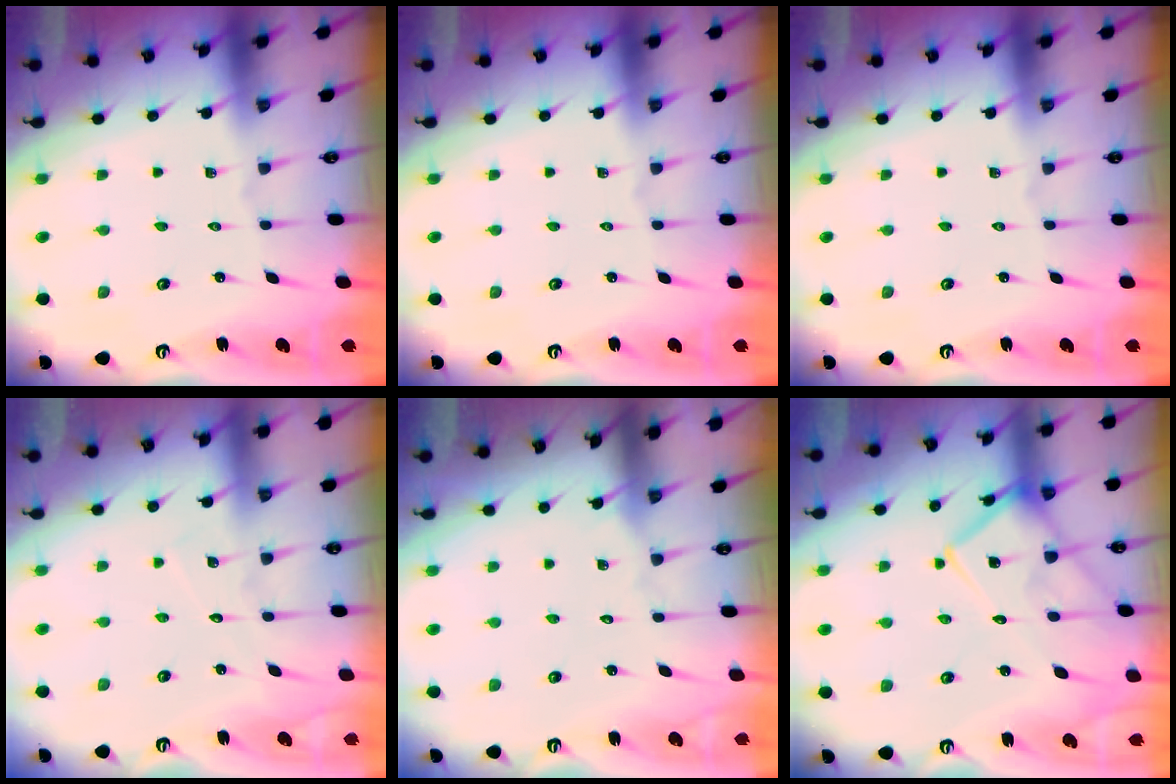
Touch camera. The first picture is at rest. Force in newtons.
{"total": 0.0}
{"total": 0.0}
{"total": 4.4, "press": 4.4, "slide": 0.3}
{"total": 3.0, "press": 3.0, "slide": 0.4}
{"total": 15.9, "press": 15.8, "slide": 1.4}